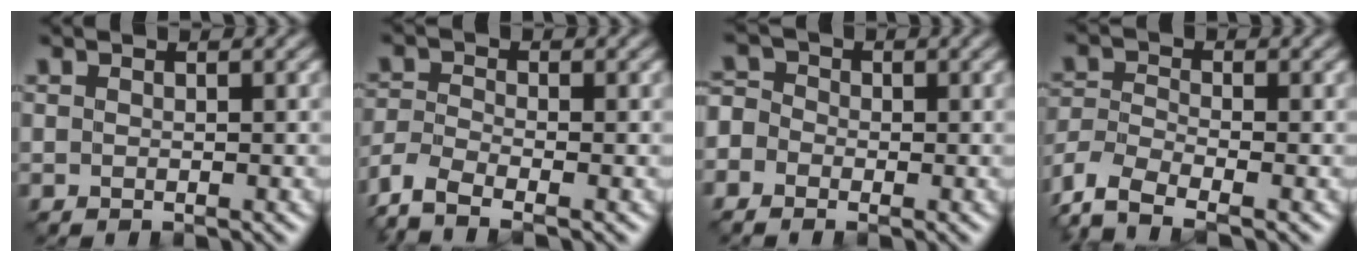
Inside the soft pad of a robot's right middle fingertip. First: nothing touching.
{"total": 3.6, "force": [-2.9, 0.8, 2.0], "torque": [-0.051, -0.008, -0.075]}
{"total": 2.8, "force": [-1.1, 2.5, 0.8], "torque": [-0.004, 0.015, -0.041]}
{"total": 4.9, "force": [-3.9, 1.3, 2.8], "torque": [-0.065, -0.006, -0.092]}